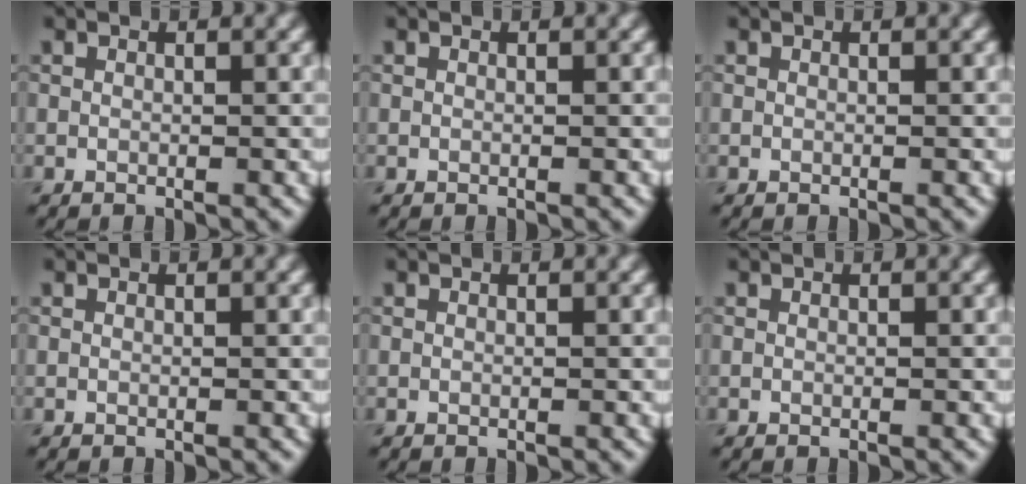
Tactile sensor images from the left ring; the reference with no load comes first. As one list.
[{"total": 0.0}, {"total": 0.0}, {"total": 0.0}, {"total": 0.0}, {"total": 0.0}]